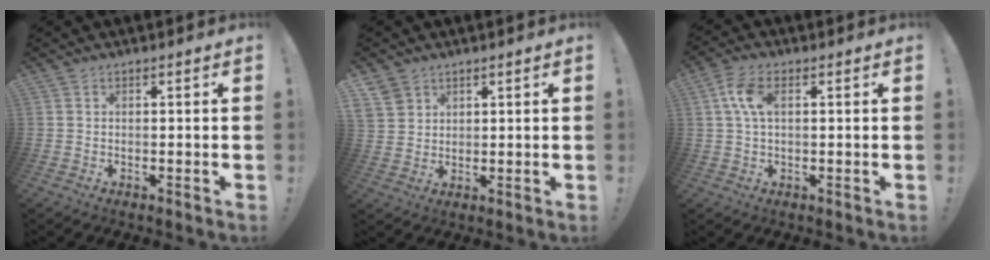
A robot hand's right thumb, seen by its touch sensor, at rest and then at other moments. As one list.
[{"total": 4.1, "force": [2.9, 2.7, 0.7], "torque": [-0.013, -0.015, 0.057]}, {"total": 6.8, "force": [1.5, 3.5, 5.6], "torque": [-0.118, 0.005, 0.025]}]